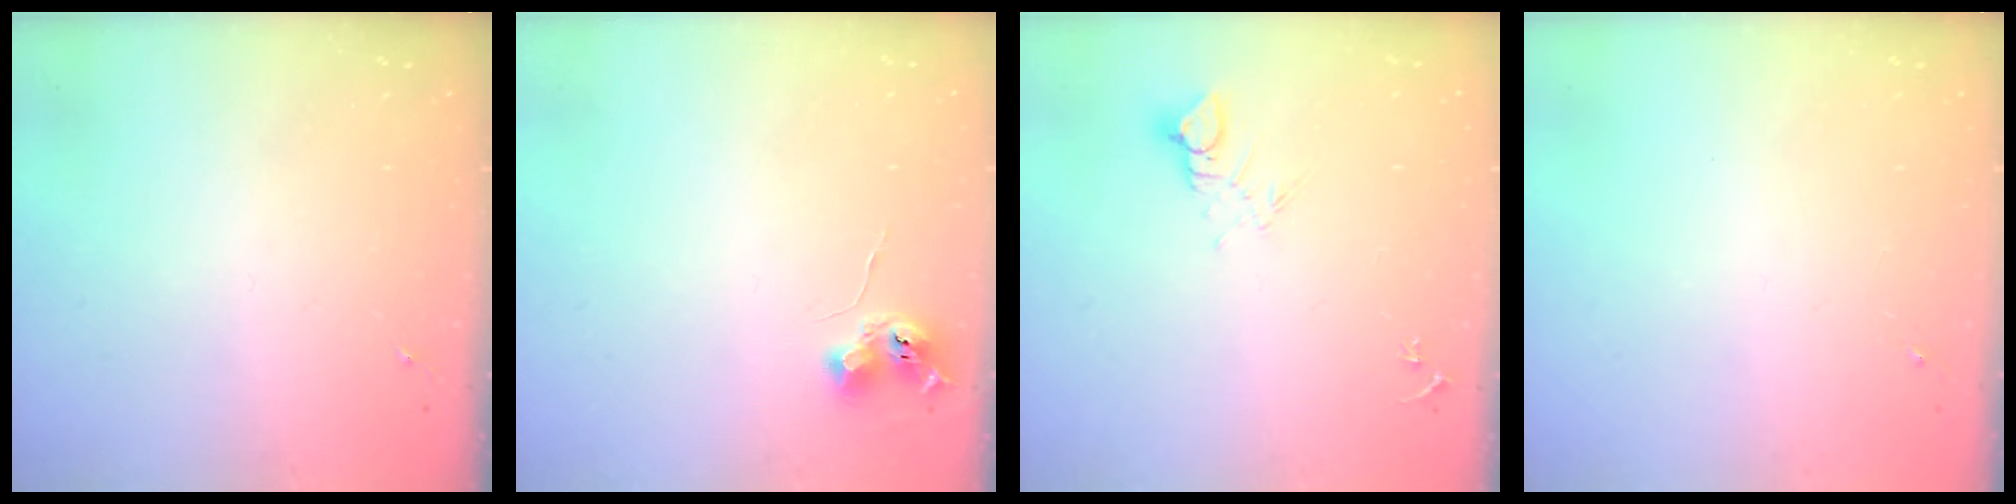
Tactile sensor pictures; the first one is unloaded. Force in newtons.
{"total": 6.2, "press": 6.1, "slide": 0.8}
{"total": 5.5, "press": 5.5, "slide": 0.4}
{"total": 0.0}